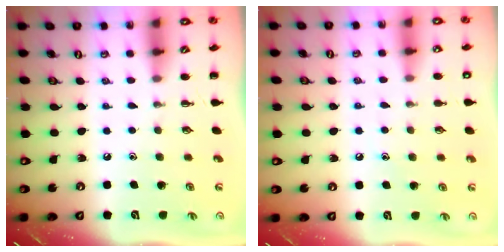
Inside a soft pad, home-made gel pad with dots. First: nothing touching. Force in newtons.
{"total": 6.0, "press": 5.8, "slide": 1.4}